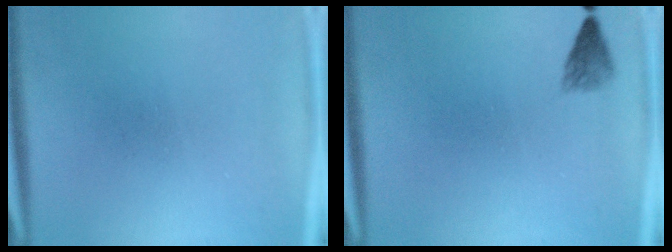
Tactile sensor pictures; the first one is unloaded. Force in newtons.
{"total": 1.8}